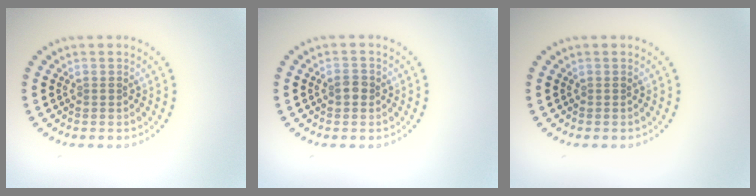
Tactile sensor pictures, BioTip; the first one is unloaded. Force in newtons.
{"total": 1.4, "press": 1.4, "slide": 0.1}
{"total": 0.0}